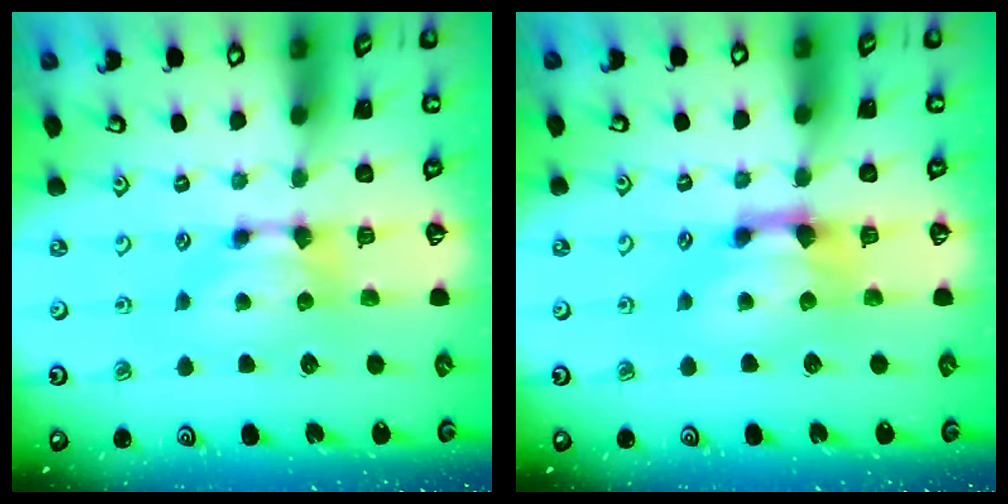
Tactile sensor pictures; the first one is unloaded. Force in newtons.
{"total": 1.5, "press": 0.7, "slide": 1.3}